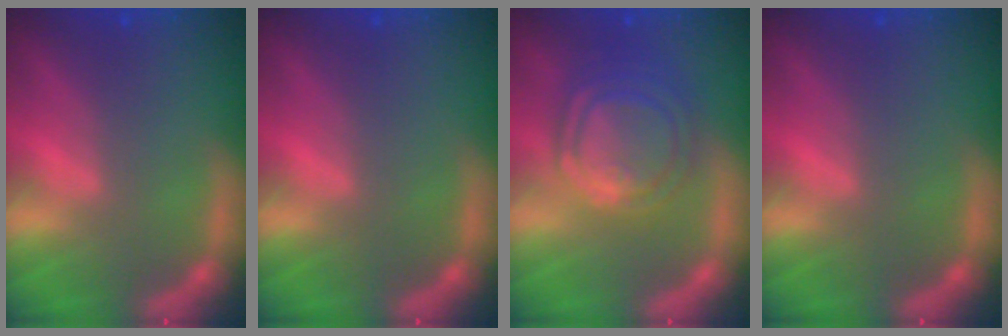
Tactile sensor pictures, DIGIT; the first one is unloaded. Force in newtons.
{"total": 0.0}
{"total": 8.6}
{"total": 0.0}